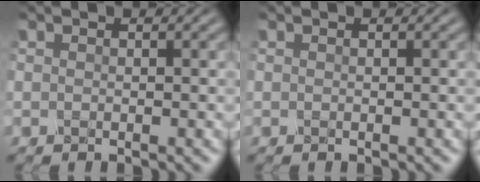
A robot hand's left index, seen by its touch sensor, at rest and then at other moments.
{"total": 0.0}